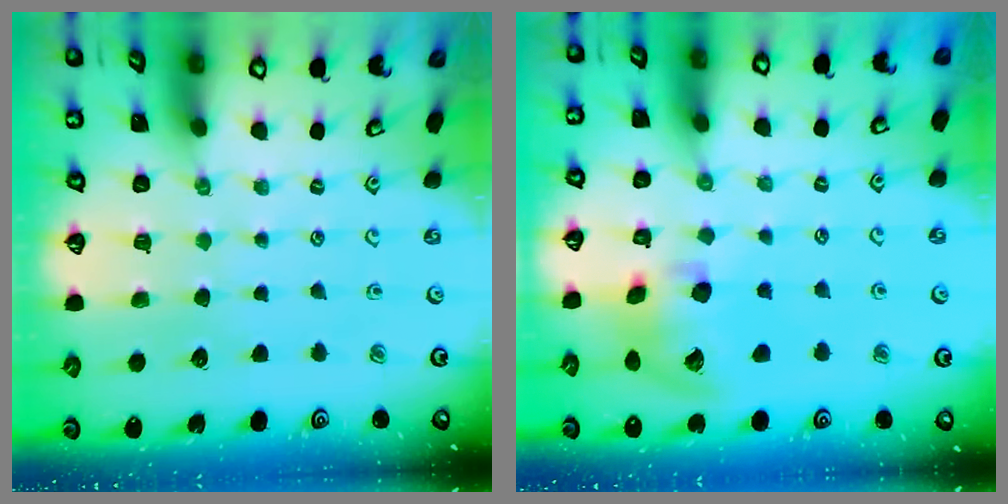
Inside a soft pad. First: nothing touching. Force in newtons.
{"total": 12.1, "press": 11.9, "slide": 1.8}